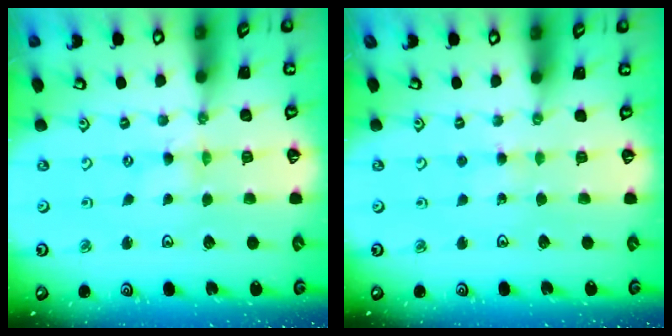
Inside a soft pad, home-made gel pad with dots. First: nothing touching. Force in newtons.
{"total": 3.7, "press": 3.7, "slide": 0.4}